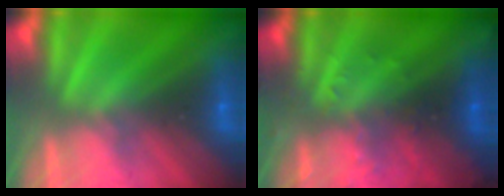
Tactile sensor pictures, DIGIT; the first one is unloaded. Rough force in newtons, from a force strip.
{"total": 2.9}